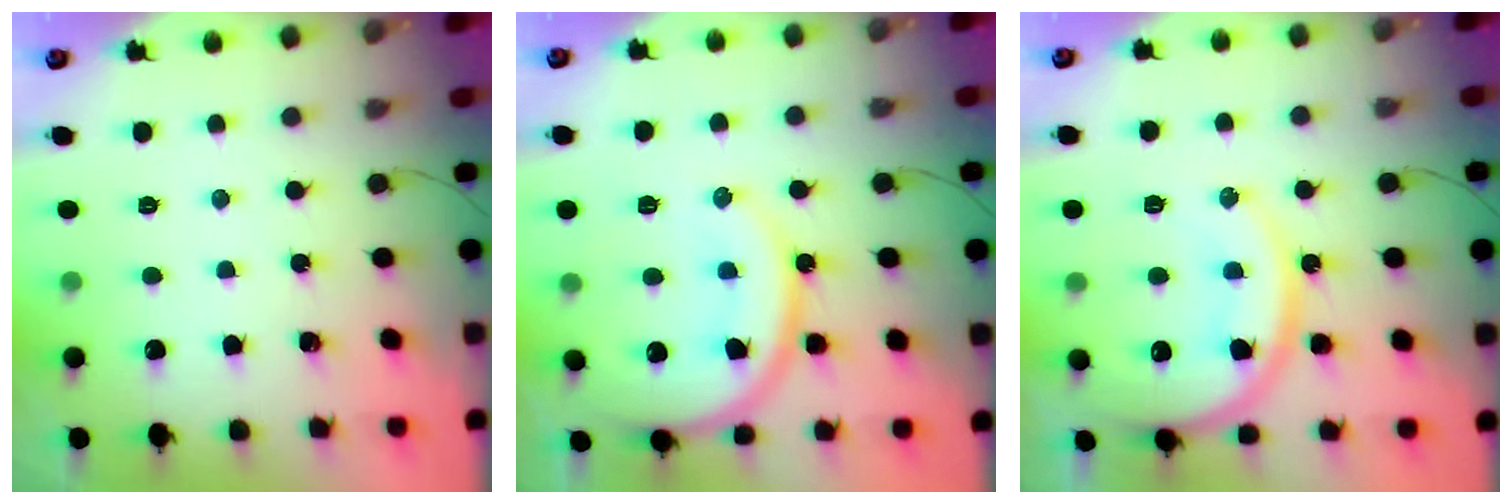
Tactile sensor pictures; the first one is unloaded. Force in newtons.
{"total": 15.8, "press": 15.7, "slide": 1.4}
{"total": 15.6, "press": 15.5, "slide": 1.7}